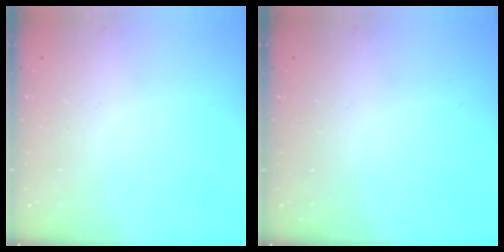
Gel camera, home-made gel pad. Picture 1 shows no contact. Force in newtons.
{"total": 0.0}